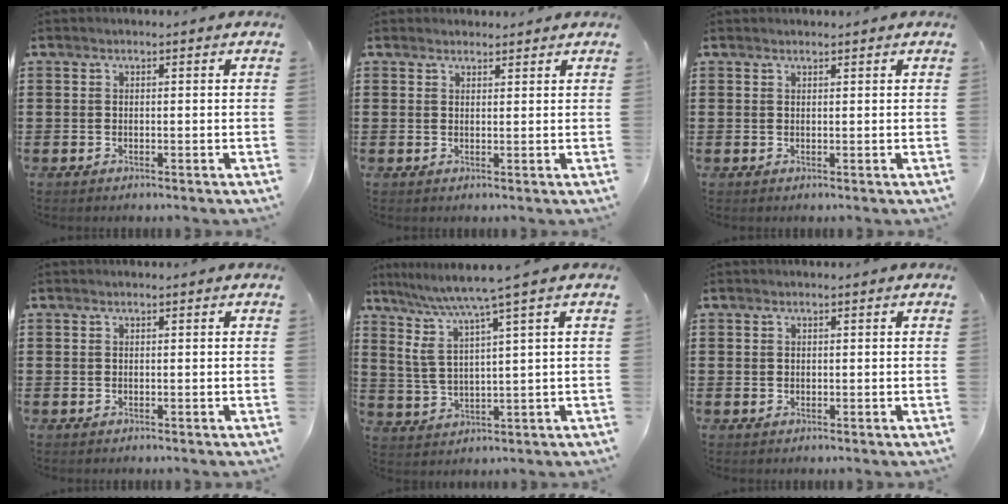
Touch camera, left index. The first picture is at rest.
{"total": 1.6, "force": [1.5, 0.6, 0.0], "torque": [-0.004, 0.003, 0.030]}
{"total": 0.7, "force": [0.7, 0.1, 0.1], "torque": [-0.004, 0.000, 0.014]}
{"total": 0.0}
{"total": 6.2, "force": [3.9, -0.1, 4.8], "torque": [-0.109, -0.023, 0.061]}
{"total": 0.5, "force": [0.3, 0.5, 0.1], "torque": [-0.003, 0.004, 0.005]}